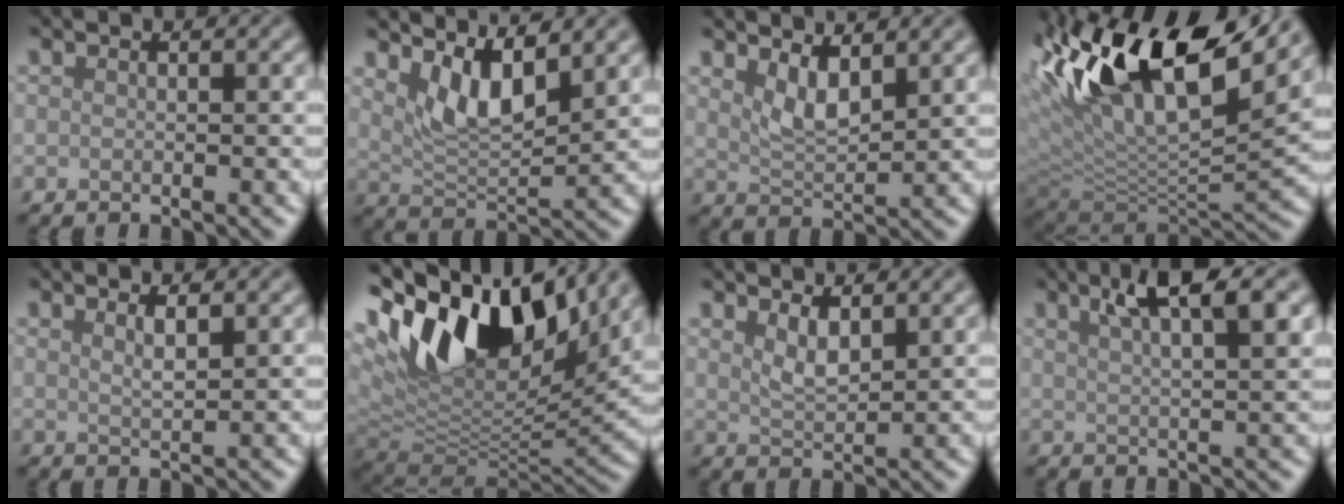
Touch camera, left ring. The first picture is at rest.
{"total": 4.8, "force": [2.8, 1.5, 3.5], "torque": [-0.072, -0.013, 0.054]}
{"total": 3.0, "force": [1.8, 1.0, 2.2], "torque": [-0.043, -0.011, 0.039]}
{"total": 15.8, "force": [7.3, 6.3, 12.5], "torque": [-0.248, 0.036, 0.126]}
{"total": 1.7, "force": [1.1, 0.4, 1.2], "torque": [-0.016, 0.000, 0.015]}
{"total": 13.9, "force": [6.7, 7.1, 9.9], "torque": [-0.186, 0.023, 0.120]}
{"total": 2.2, "force": [1.5, 0.7, 1.5], "torque": [-0.030, -0.009, 0.032]}
{"total": 5.9, "force": [2.9, 1.5, 4.9], "torque": [-0.070, 0.005, 0.044]}